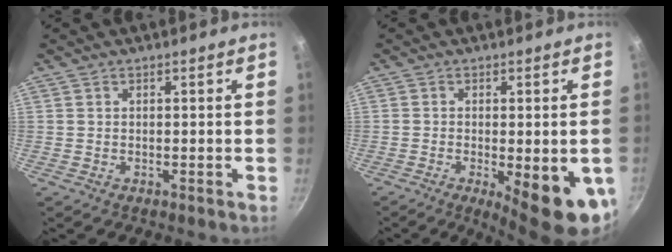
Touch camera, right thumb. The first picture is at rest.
{"total": 13.4, "force": [-3.8, 4.1, 12.1], "torque": [-0.140, -0.008, -0.041]}